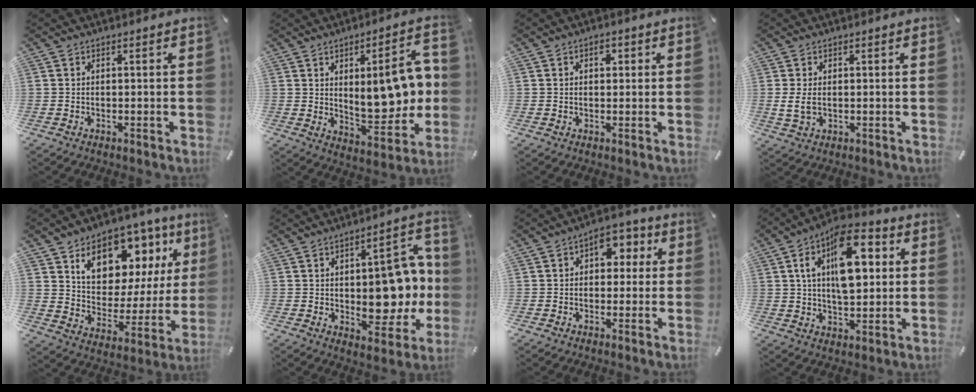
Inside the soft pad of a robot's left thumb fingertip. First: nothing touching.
{"total": 18.2, "force": [3.2, 8.6, 15.8], "torque": [-0.187, -0.013, 0.055]}
{"total": 2.4, "force": [0.6, 1.9, 1.3], "torque": [-0.004, -0.002, 0.003]}
{"total": 3.6, "force": [0.1, 2.4, 2.7], "torque": [-0.057, -0.002, -0.002]}
{"total": 13.4, "force": [8.4, 9.1, 5.2], "torque": [-0.086, -0.062, 0.149]}
{"total": 17.6, "force": [-0.9, 10.1, 14.4], "torque": [-0.176, -0.004, -0.005]}
{"total": 6.9, "force": [1.3, 5.6, 3.8], "torque": [-0.045, -0.003, 0.016]}
{"total": 17.8, "force": [5.6, 9.7, 13.9], "torque": [-0.216, -0.007, 0.096]}